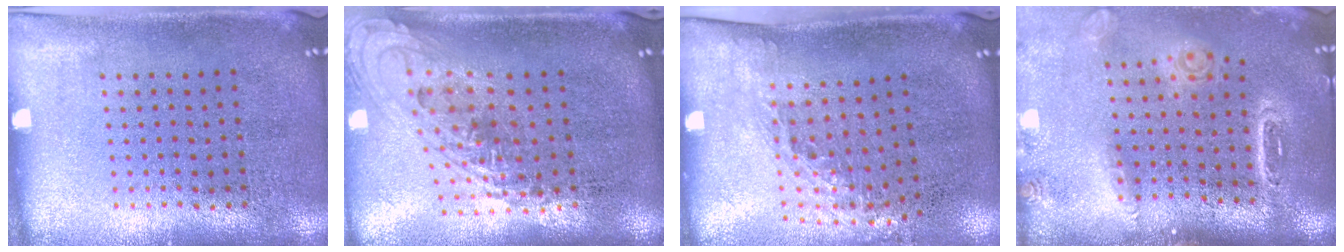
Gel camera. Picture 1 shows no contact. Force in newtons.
{"total": 1.5, "press": 1.2, "slide": 1.0}
{"total": 1.5, "press": 1.1, "slide": 1.0}
{"total": 1.6, "press": 1.6, "slide": 0.5}